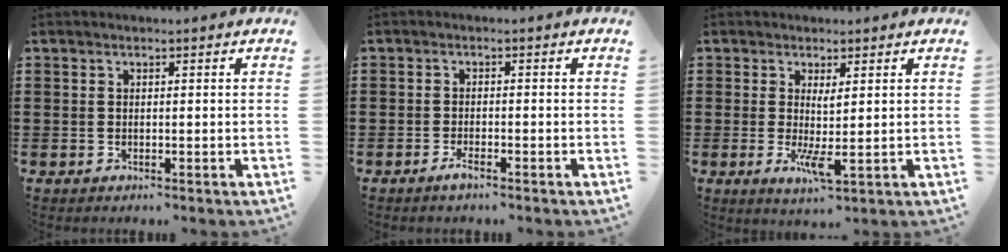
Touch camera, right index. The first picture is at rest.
{"total": 1.7, "force": [-1.3, 0.2, 1.1], "torque": [-0.027, -0.005, -0.025]}
{"total": 3.4, "force": [0.1, 0.5, 3.4], "torque": [-0.063, -0.004, 0.001]}